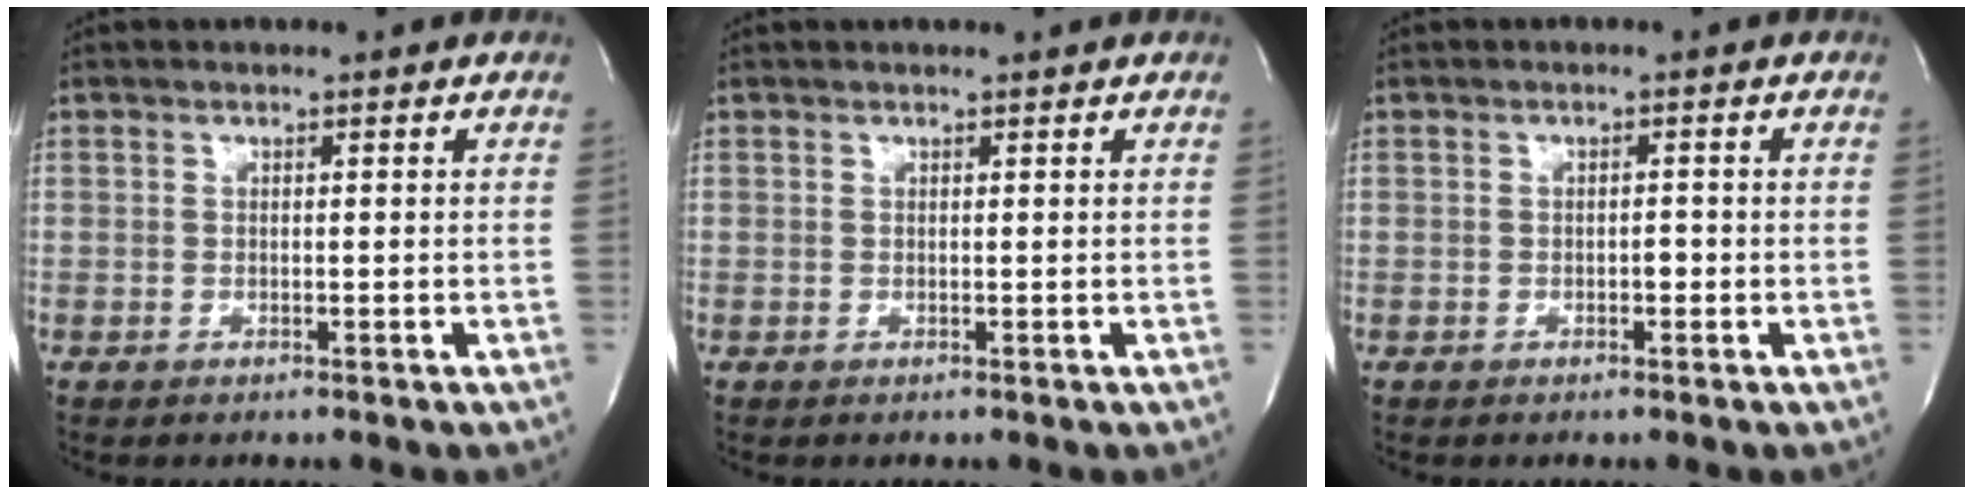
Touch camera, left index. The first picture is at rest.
{"total": 1.6, "force": [1.5, 0.0, 0.5], "torque": [-0.007, 0.013, 0.020]}
{"total": 1.0, "force": [-0.5, 0.4, 0.7], "torque": [-0.009, -0.001, -0.010]}